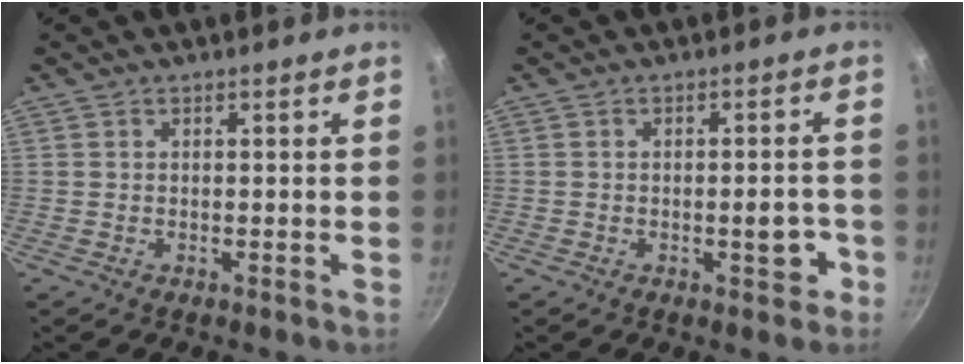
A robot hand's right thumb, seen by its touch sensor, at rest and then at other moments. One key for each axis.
{"total": 4.5, "fx": -1.8, "fy": 2.1, "fz": 3.6, "tx": -0.022, "ty": 0.022, "tz": -0.021}